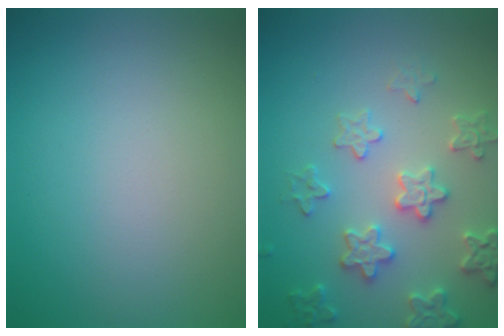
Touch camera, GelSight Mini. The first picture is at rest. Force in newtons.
{"total": 3.8, "press": 3.7, "slide": 0.7}